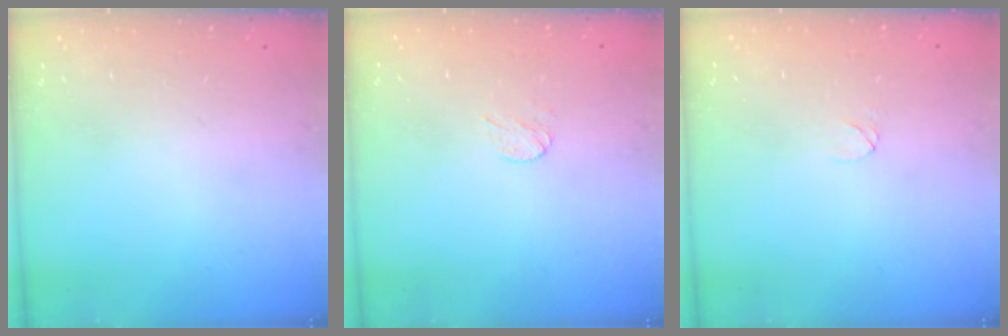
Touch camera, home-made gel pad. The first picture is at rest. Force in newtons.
{"total": 3.1, "press": 3.1, "slide": 0.3}
{"total": 3.5, "press": 3.5, "slide": 0.2}